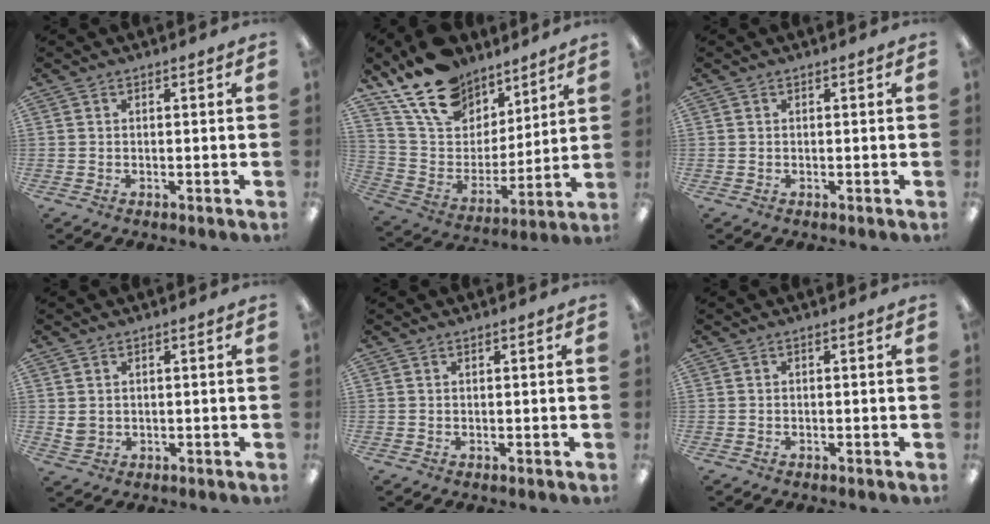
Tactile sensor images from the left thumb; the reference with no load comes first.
{"total": 18.7, "force": [13.7, 11.0, 6.5], "torque": [-0.140, -0.083, 0.259]}
{"total": 0.0}
{"total": 2.6, "force": [1.1, 2.2, 0.8], "torque": [-0.008, -0.003, 0.020]}
{"total": 0.5, "force": [0.5, 0.2, 0.1], "torque": [-0.001, 0.001, 0.009]}
{"total": 0.0}